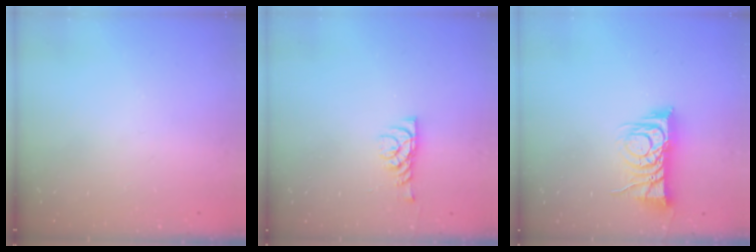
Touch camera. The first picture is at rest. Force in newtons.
{"total": 6.1, "press": 6.1, "slide": 0.4}
{"total": 9.7, "press": 9.7, "slide": 0.6}